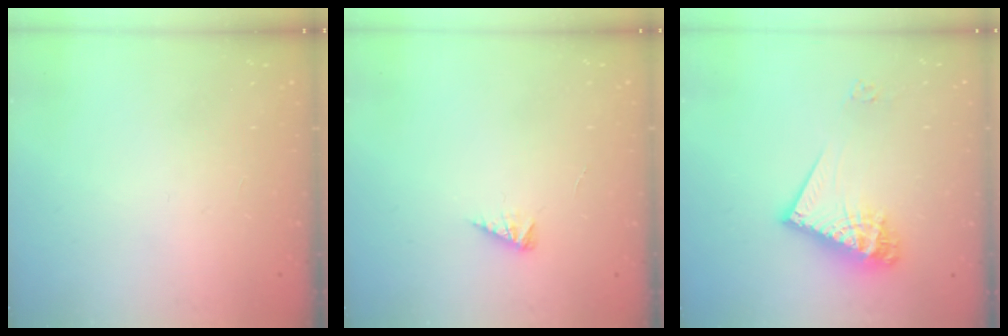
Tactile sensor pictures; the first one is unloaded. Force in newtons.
{"total": 2.3, "press": 2.3, "slide": 0.4}
{"total": 15.2, "press": 15.1, "slide": 1.3}